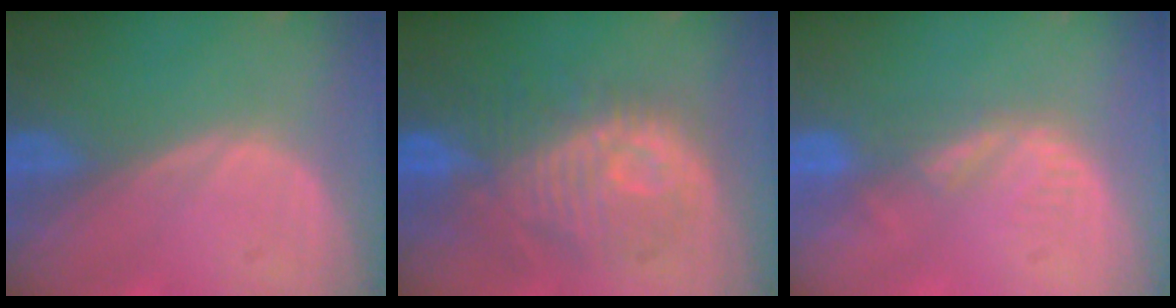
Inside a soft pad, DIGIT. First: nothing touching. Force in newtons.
{"total": 10.5, "press": 10.2, "slide": 2.3}
{"total": 3.6, "press": 3.1, "slide": 1.8}